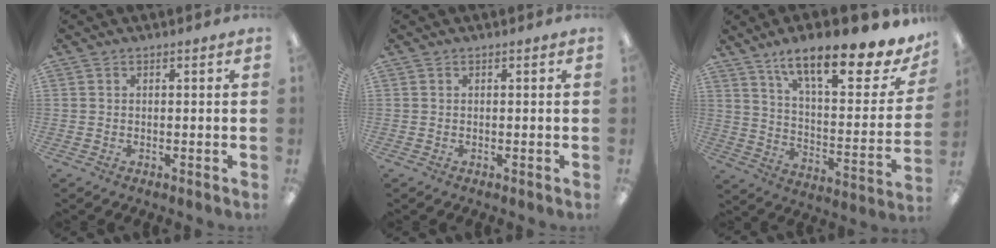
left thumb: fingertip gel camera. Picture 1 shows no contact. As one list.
[{"total": 0.0}, {"total": 19.4, "force": [14.4, 5.0, 12.0], "torque": [-0.183, -0.105, 0.236]}]